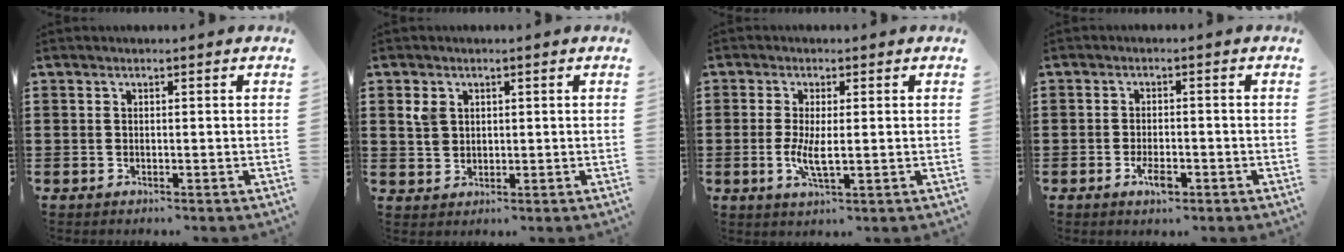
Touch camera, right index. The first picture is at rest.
{"total": 2.9, "force": [1.2, 2.3, 1.4], "torque": [-0.035, 0.010, 0.021]}
{"total": 4.3, "force": [-0.3, 1.2, 4.2], "torque": [-0.081, -0.003, -0.007]}
{"total": 3.2, "force": [-1.7, 1.2, 2.5], "torque": [-0.057, -0.005, -0.033]}